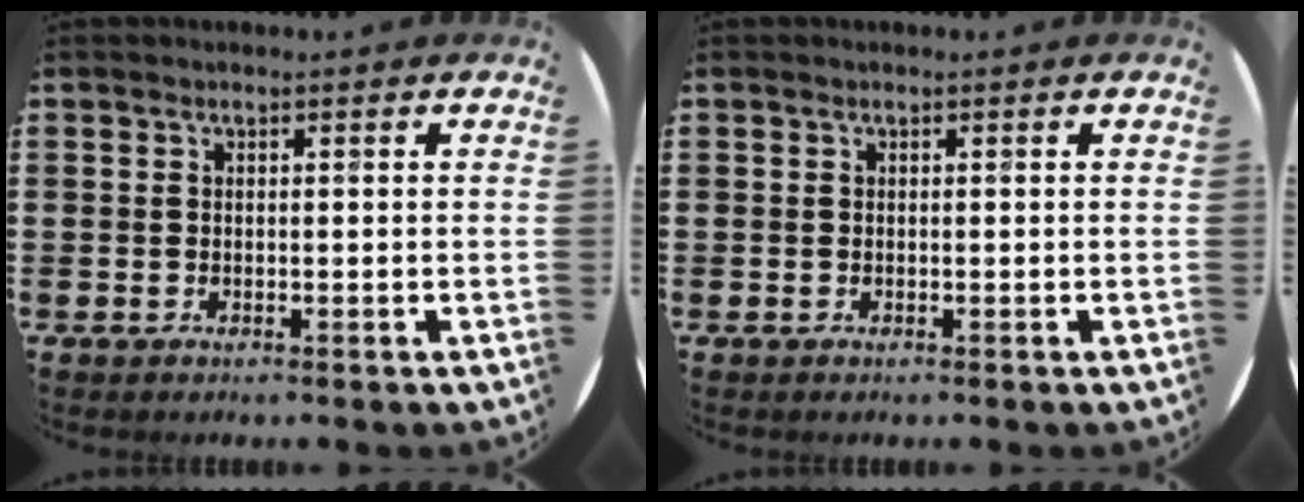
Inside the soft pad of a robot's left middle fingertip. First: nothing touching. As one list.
[{"total": 0.0}]